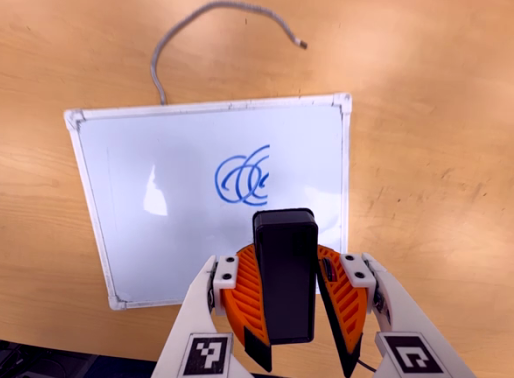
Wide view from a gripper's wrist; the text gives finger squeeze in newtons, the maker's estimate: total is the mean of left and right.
{"total": 9.0, "left": 9.6, "right": 8.4}